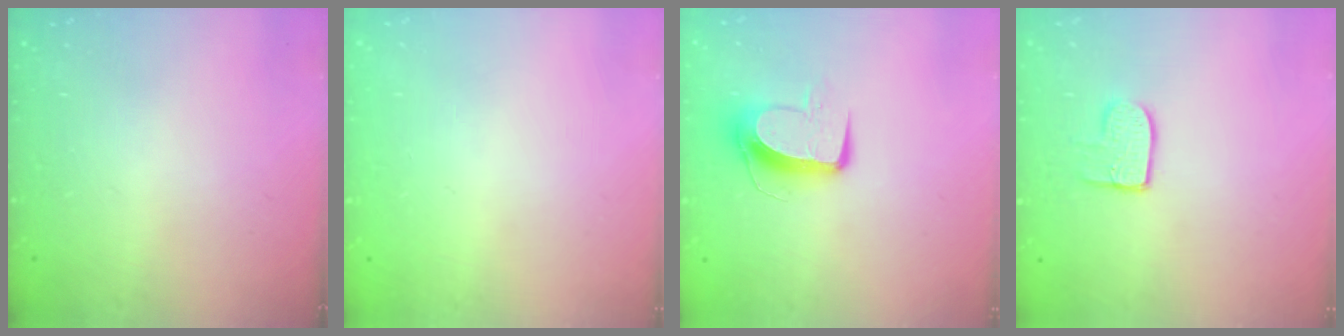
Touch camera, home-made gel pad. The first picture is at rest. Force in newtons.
{"total": 0.0}
{"total": 9.8, "press": 9.7, "slide": 0.7}
{"total": 7.4, "press": 7.4, "slide": 0.2}